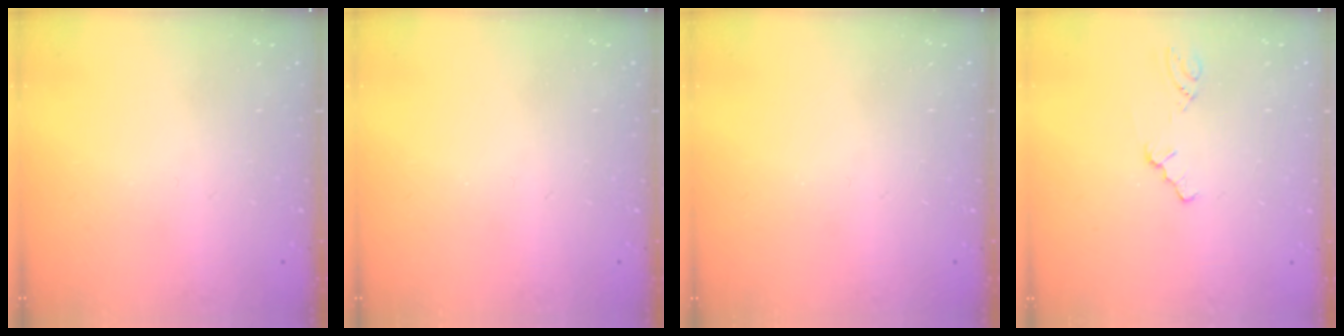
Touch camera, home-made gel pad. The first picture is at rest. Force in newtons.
{"total": 0.0}
{"total": 0.0}
{"total": 0.7, "press": 0.6, "slide": 0.2}